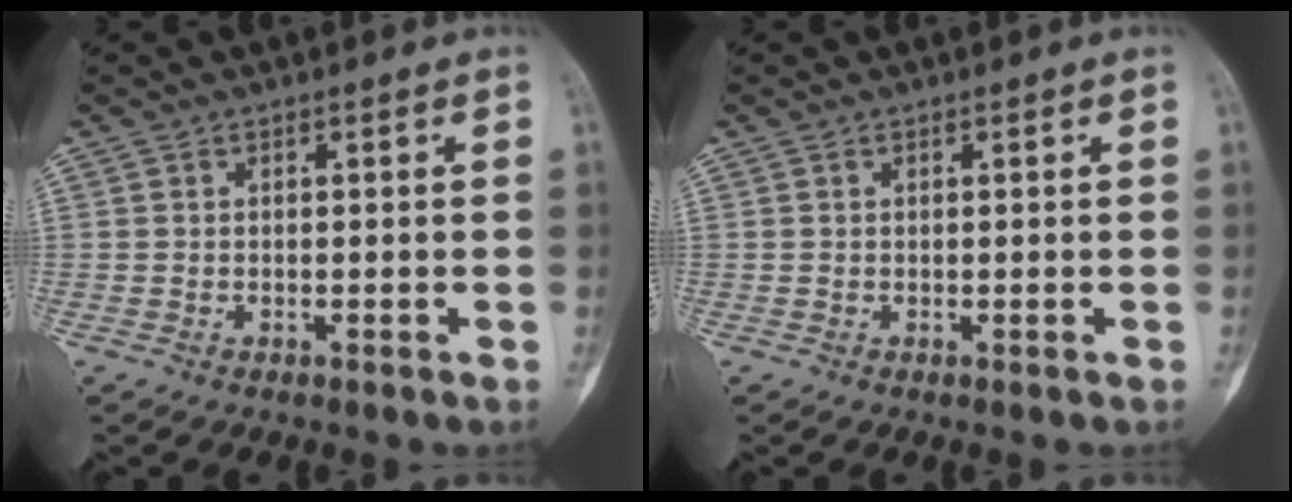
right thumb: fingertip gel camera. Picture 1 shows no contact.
{"total": 0.0}